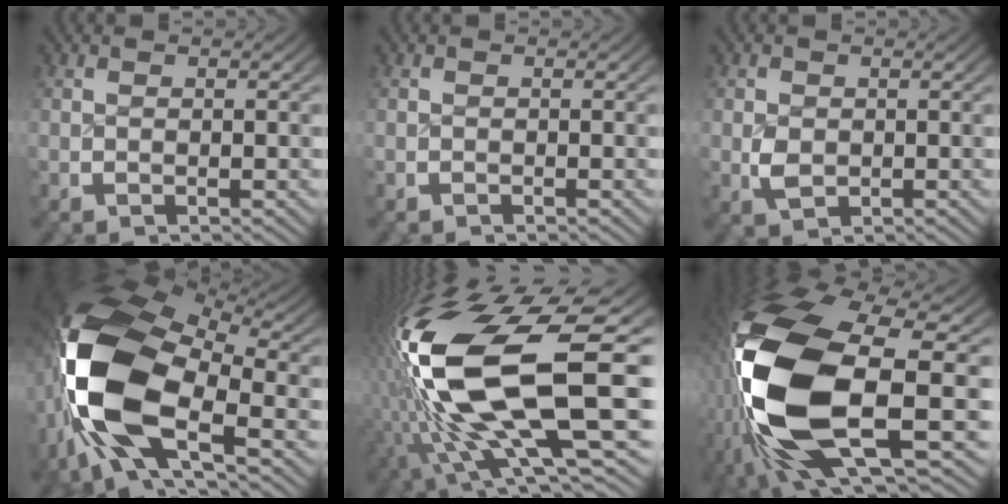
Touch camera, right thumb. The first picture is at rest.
{"total": 0.0}
{"total": 1.9, "force": [-0.3, 1.7, 0.8], "torque": [-0.031, -0.013, 0.004]}
{"total": 20.4, "force": [-0.8, 12.6, 16.0], "torque": [-0.330, -0.047, 0.009]}
{"total": 21.5, "force": [-1.1, 11.3, 18.3], "torque": [-0.384, -0.050, 0.016]}
{"total": 23.5, "force": [-2.2, 12.9, 19.6], "torque": [-0.430, -0.066, 0.009]}